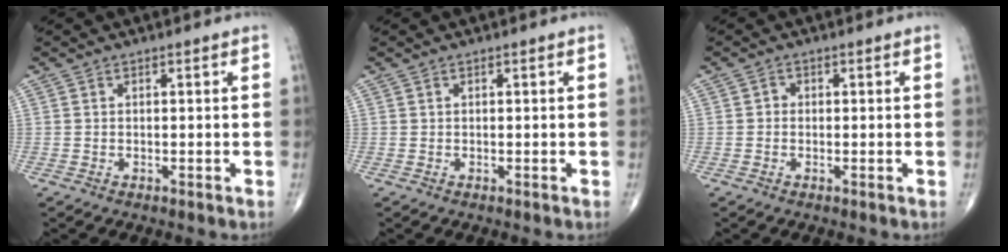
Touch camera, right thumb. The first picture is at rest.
{"total": 0.0}
{"total": 1.0, "force": [-0.2, 0.9, 0.4], "torque": [0.000, 0.003, -0.008]}